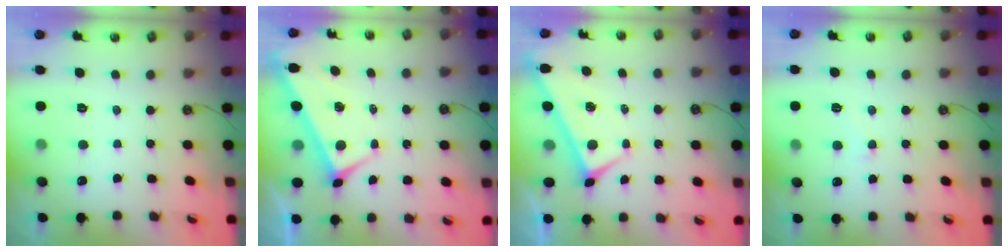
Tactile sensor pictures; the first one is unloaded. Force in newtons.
{"total": 2.4, "press": 2.3, "slide": 0.6}
{"total": 0.0}
{"total": 2.4, "press": 2.3, "slide": 0.7}